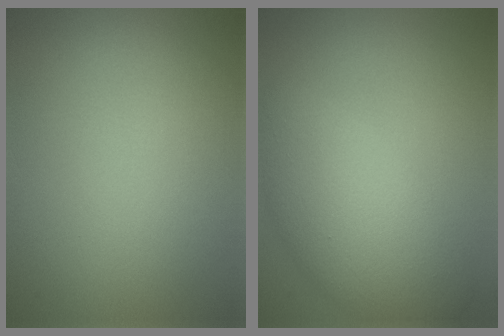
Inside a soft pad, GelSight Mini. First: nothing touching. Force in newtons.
{"total": 7.0, "press": 7.0, "slide": 0.2}